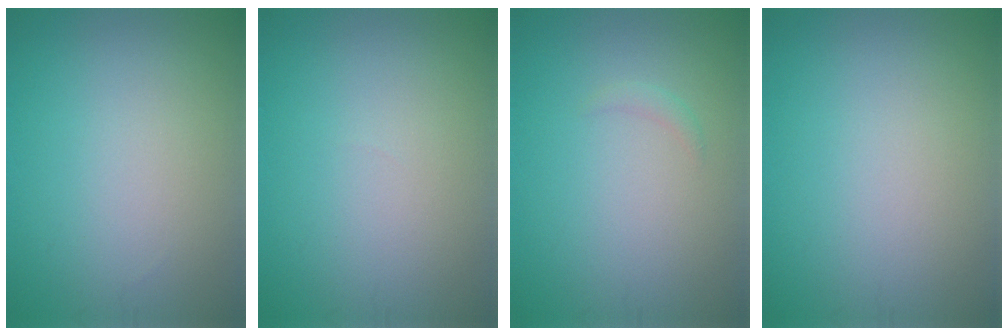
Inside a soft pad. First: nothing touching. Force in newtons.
{"total": 0.0}
{"total": 0.7, "press": 0.7, "slide": 0.0}
{"total": 0.0}